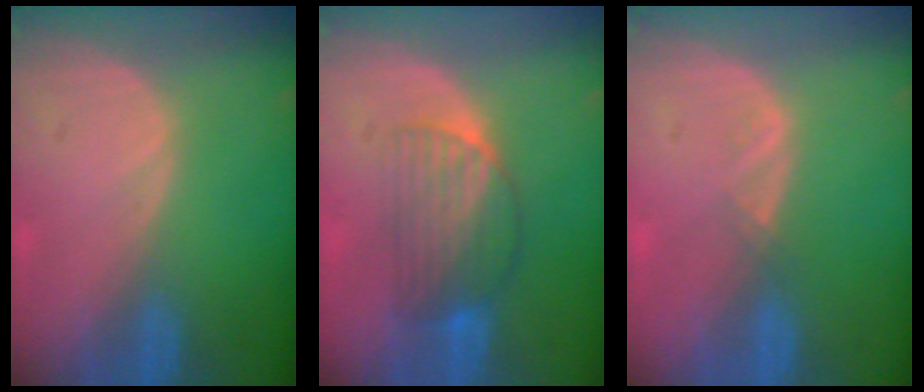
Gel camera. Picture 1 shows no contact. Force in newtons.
{"total": 6.5, "press": 5.9, "slide": 2.6}
{"total": 1.0, "press": 0.9, "slide": 0.5}